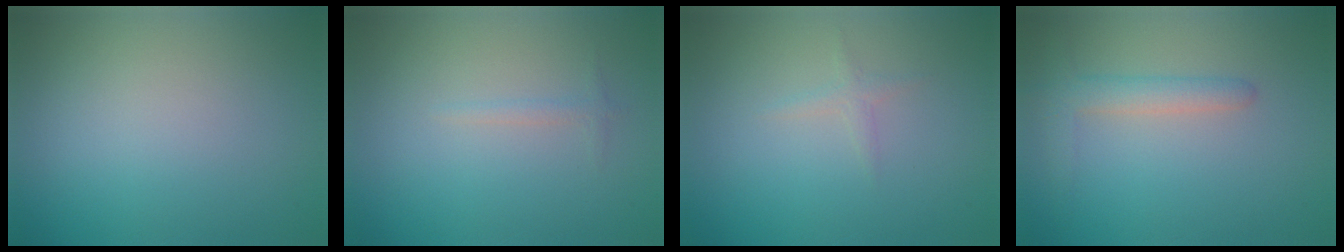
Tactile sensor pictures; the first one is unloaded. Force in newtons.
{"total": 0.7, "press": 0.7, "slide": 0.0}
{"total": 0.8, "press": 0.8, "slide": 0.1}
{"total": 2.4, "press": 2.4, "slide": 0.3}